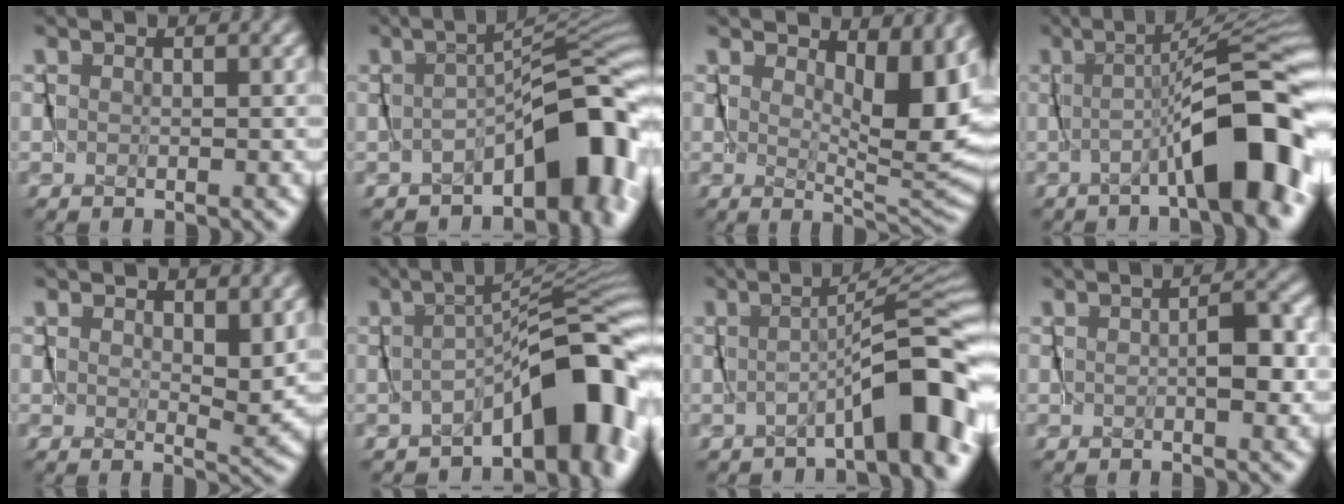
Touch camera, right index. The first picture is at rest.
{"total": 6.5, "force": [-3.5, 2.3, 5.0], "torque": [-0.055, 0.001, -0.054]}
{"total": 6.8, "force": [2.8, 1.9, 5.9], "torque": [-0.063, -0.005, 0.048]}
{"total": 6.7, "force": [-3.0, -0.4, 6.0], "torque": [-0.055, 0.021, -0.048]}
{"total": 2.4, "force": [1.6, 0.5, 1.7], "torque": [-0.037, -0.018, 0.035]}
{"total": 6.8, "force": [-3.7, 1.7, 5.5], "torque": [-0.059, -0.003, -0.055]}
{"total": 5.2, "force": [-3.0, -0.2, 4.2], "torque": [-0.029, 0.016, -0.048]}
{"total": 2.6, "force": [-0.4, 1.2, 2.2], "torque": [-0.019, 0.009, -0.012]}